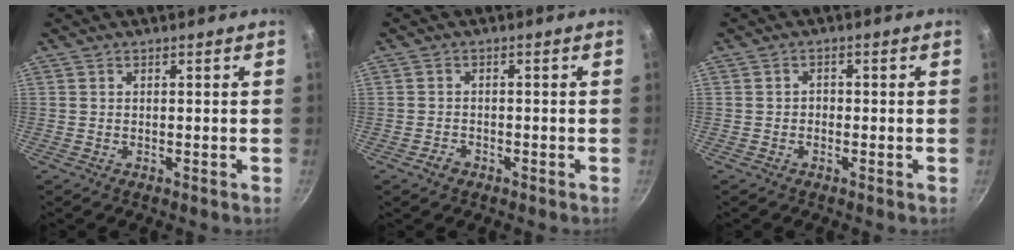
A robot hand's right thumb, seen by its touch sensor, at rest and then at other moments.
{"total": 1.9, "force": [-1.3, 1.3, 0.6], "torque": [-0.007, 0.013, -0.020]}
{"total": 1.2, "force": [-0.5, 1.0, 0.5], "torque": [-0.004, 0.005, -0.011]}